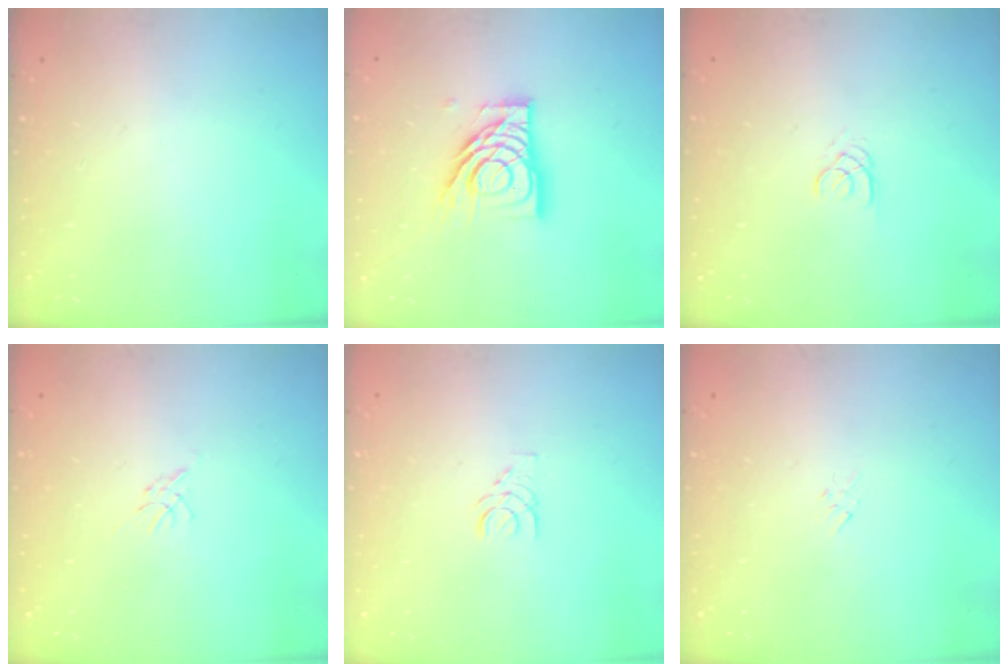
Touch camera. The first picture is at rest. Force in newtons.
{"total": 14.2, "press": 14.1, "slide": 1.6}
{"total": 1.7, "press": 1.7, "slide": 0.2}
{"total": 0.0}
{"total": 1.4, "press": 1.4, "slide": 0.2}
{"total": 2.3, "press": 2.2, "slide": 0.6}